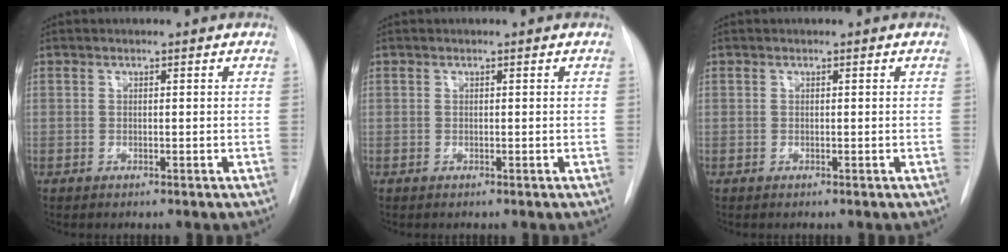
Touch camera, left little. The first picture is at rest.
{"total": 0.0}
{"total": 0.0}